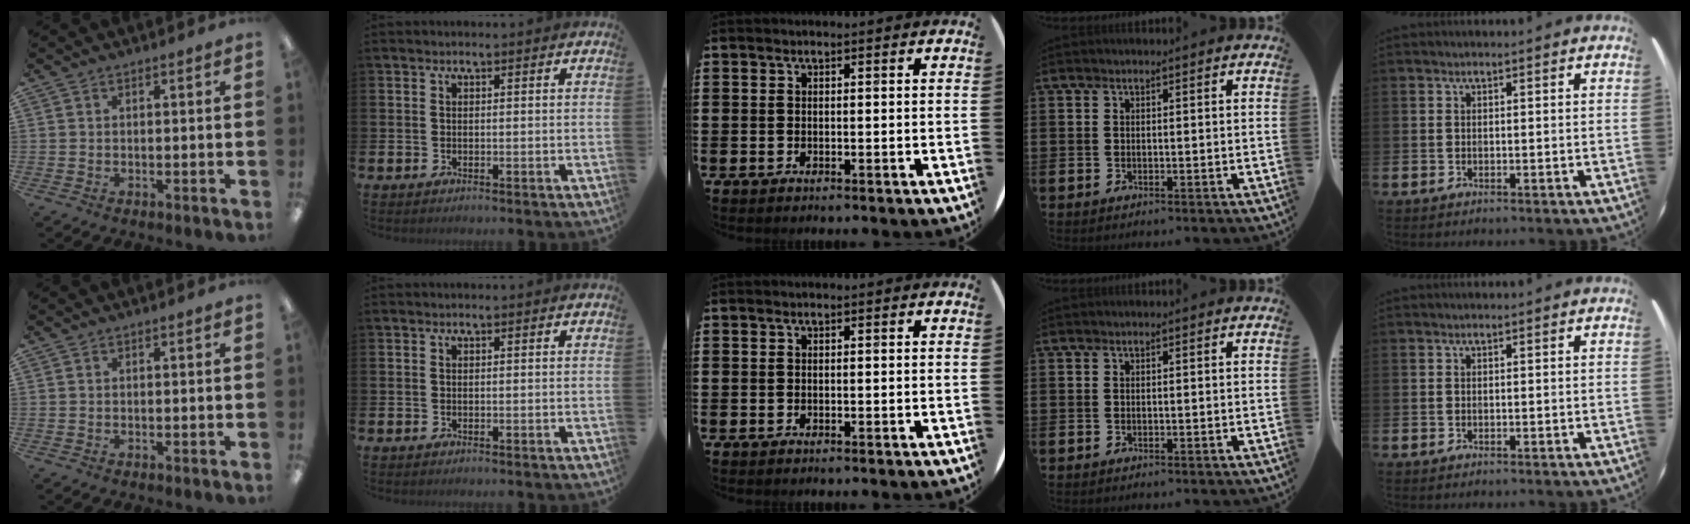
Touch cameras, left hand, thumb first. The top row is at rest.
{}